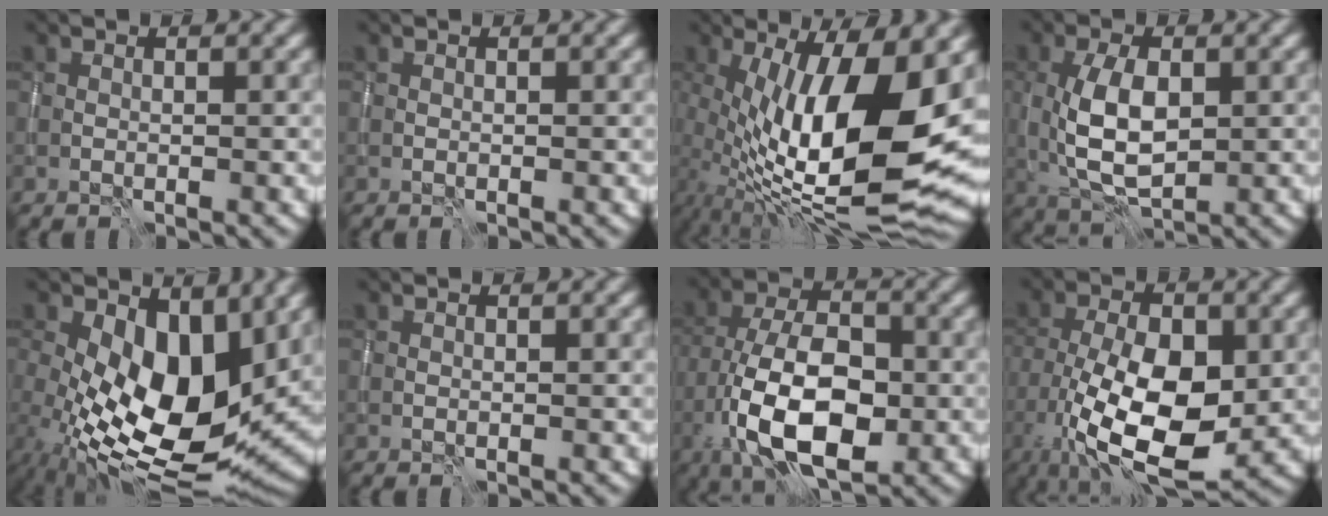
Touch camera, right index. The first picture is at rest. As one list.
[{"total": 0.0}, {"total": 15.4, "force": [0.5, 5.7, 14.3], "torque": [-0.232, -0.005, 0.009]}, {"total": 5.8, "force": [0.0, 2.9, 5.1], "torque": [-0.108, -0.002, 0.002]}, {"total": 12.2, "force": [0.7, 6.4, 10.3], "torque": [-0.177, -0.018, 0.010]}, {"total": 0.0}, {"total": 10.8, "force": [-3.6, 5.4, 8.6], "torque": [-0.159, -0.003, -0.072]}, {"total": 11.6, "force": [-3.1, 5.4, 9.8], "torque": [-0.172, -0.013, -0.057]}]